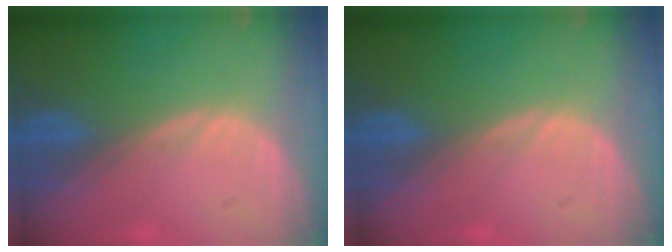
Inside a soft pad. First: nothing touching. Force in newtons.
{"total": 0.0}